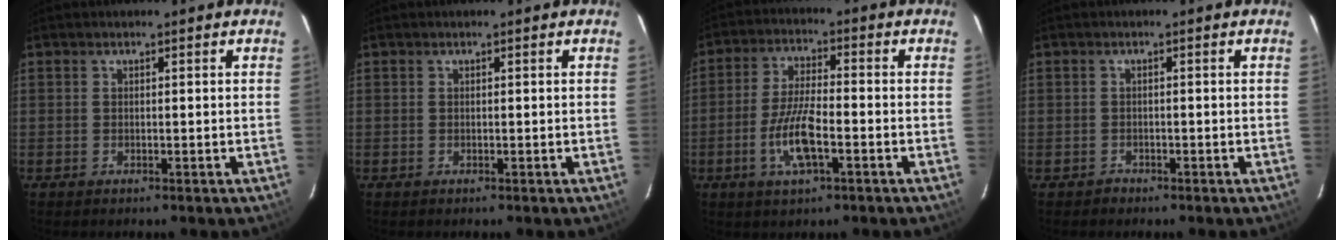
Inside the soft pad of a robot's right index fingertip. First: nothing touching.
{"total": 0.0}
{"total": 8.7, "force": [-3.4, 2.3, 7.6], "torque": [-0.158, -0.002, -0.067]}
{"total": 1.5, "force": [-0.9, 1.1, -0.3], "torque": [0.002, 0.005, -0.013]}